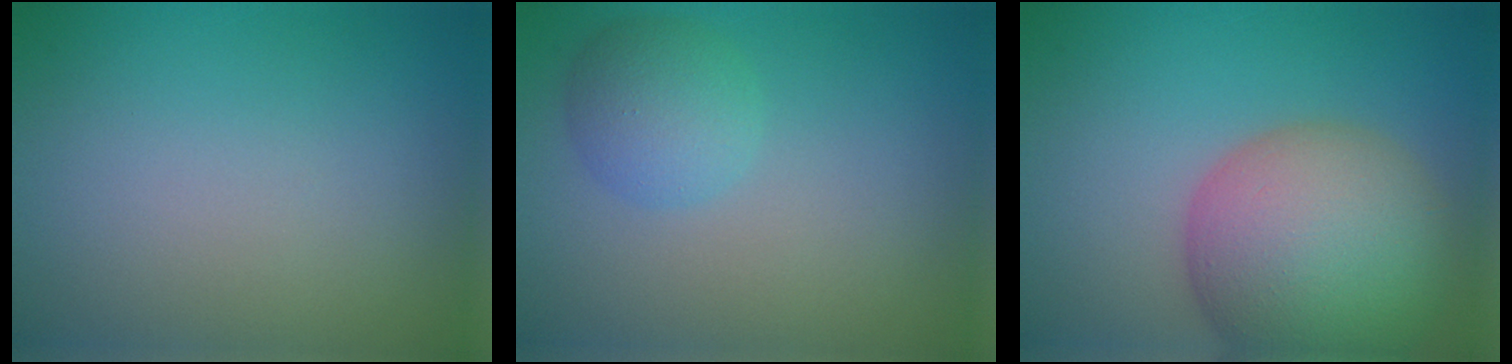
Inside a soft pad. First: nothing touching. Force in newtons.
{"total": 3.2, "press": 3.2, "slide": 0.2}
{"total": 11.4, "press": 11.3, "slide": 0.5}